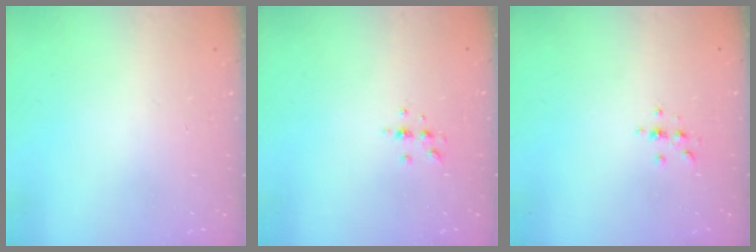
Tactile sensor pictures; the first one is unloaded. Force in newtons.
{"total": 4.1, "press": 3.7, "slide": 1.7}
{"total": 2.3, "press": 2.3, "slide": 0.2}